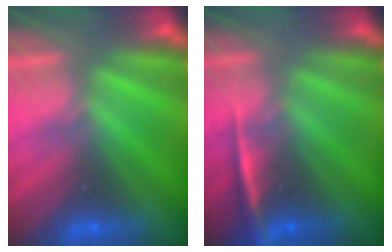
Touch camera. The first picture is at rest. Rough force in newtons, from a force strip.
{"total": 2.3}